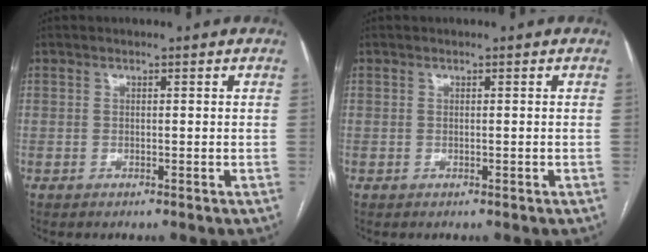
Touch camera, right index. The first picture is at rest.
{"total": 0.0}